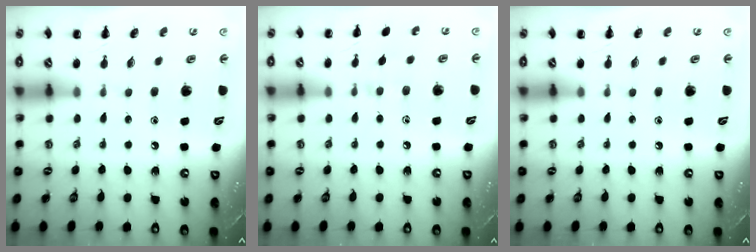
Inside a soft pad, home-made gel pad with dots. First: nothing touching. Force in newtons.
{"total": 6.2, "press": 5.9, "slide": 2.1}
{"total": 0.0}